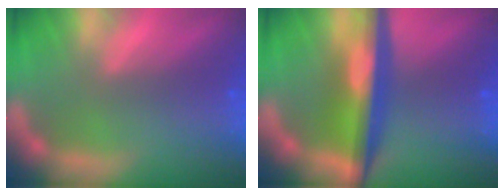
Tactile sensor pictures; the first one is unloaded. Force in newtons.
{"total": 7.5}